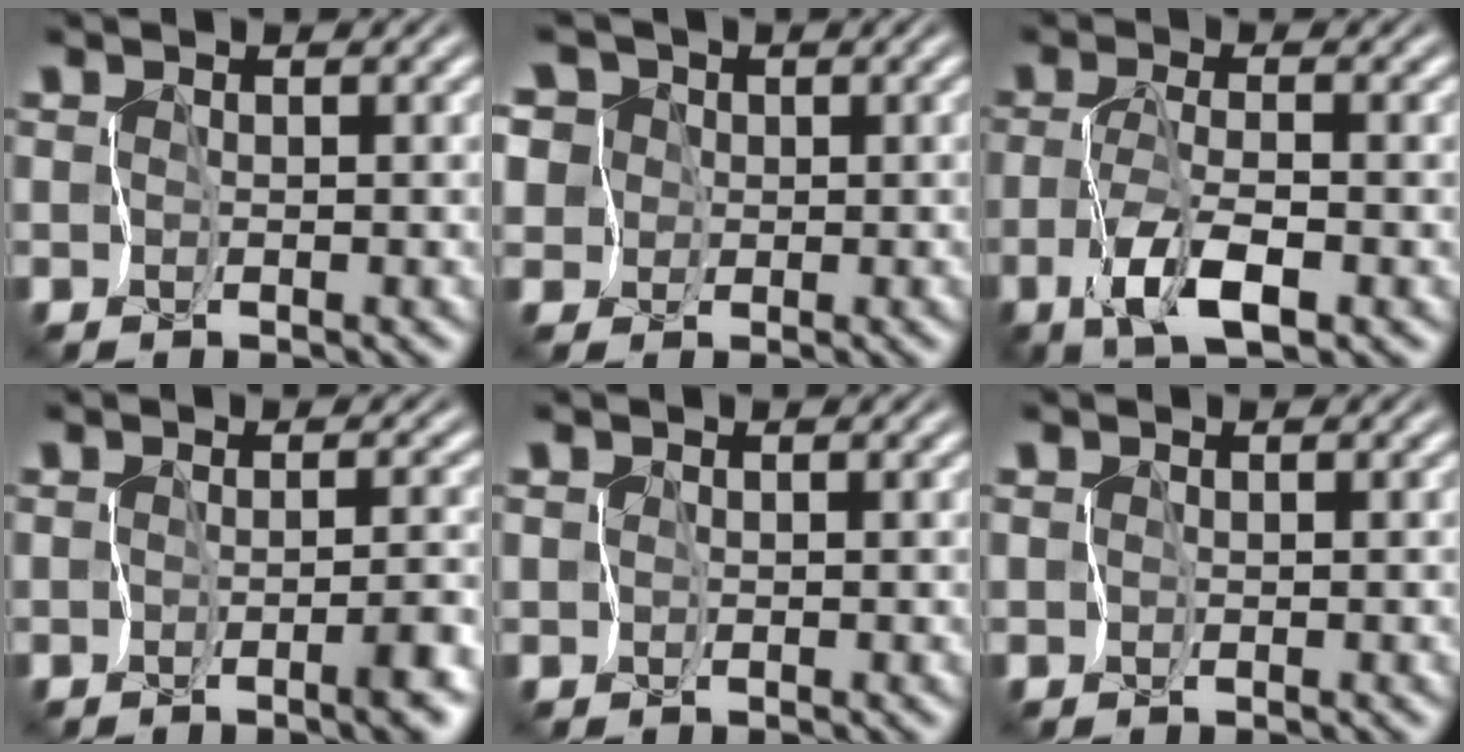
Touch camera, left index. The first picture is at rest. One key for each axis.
{"total": 11.3, "fx": 5.0, "fy": 8.6, "fz": 5.3, "tx": -0.130, "ty": 0.055, "tz": 0.048}
{"total": 4.1, "fx": -2.0, "fy": 0.6, "fz": 3.5, "tx": -0.077, "ty": -0.003, "tz": -0.038}
{"total": 1.9, "fx": -1.3, "fy": 0.2, "fz": 1.4, "tx": -0.015, "ty": -0.004, "tz": -0.018}
{"total": 0.6, "fx": 0.4, "fy": 0.5, "fz": 0.1, "tx": 0.001, "ty": 0.004, "tz": 0.004}
{"total": 0.0}